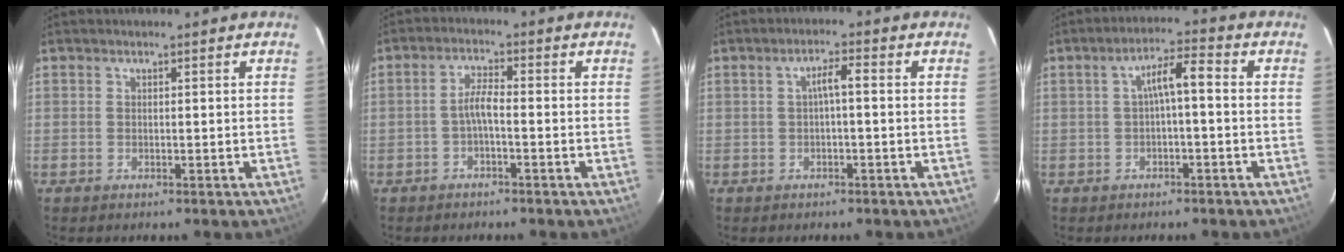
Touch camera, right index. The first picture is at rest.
{"total": 2.8, "force": [-1.3, 0.4, 2.4], "torque": [-0.051, 0.010, -0.026]}
{"total": 2.7, "force": [-0.2, 0.4, 2.6], "torque": [-0.051, 0.010, -0.001]}
{"total": 4.8, "force": [-0.5, 0.9, 4.6], "torque": [-0.085, 0.015, -0.004]}